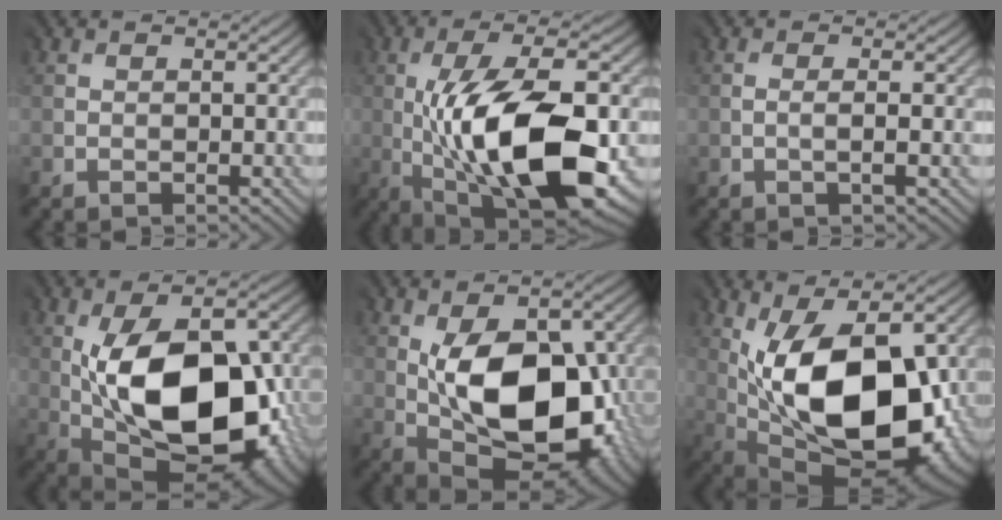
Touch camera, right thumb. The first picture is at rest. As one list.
[{"total": 13.7, "force": [-2.9, 5.0, 12.4], "torque": [-0.211, 0.012, -0.052]}, {"total": 1.1, "force": [-0.6, -0.7, 0.5], "torque": [-0.014, 0.001, -0.014]}, {"total": 14.7, "force": [-1.2, 7.8, 12.4], "torque": [-0.196, 0.002, -0.017]}, {"total": 13.0, "force": [-0.7, 7.2, 10.9], "torque": [-0.160, -0.006, -0.007]}, {"total": 16.1, "force": [0.0, 8.4, 13.8], "torque": [-0.228, -0.008, -0.005]}]